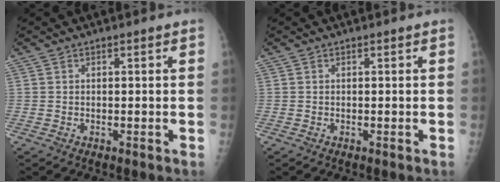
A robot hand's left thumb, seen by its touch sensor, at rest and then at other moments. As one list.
[{"total": 0.0}]